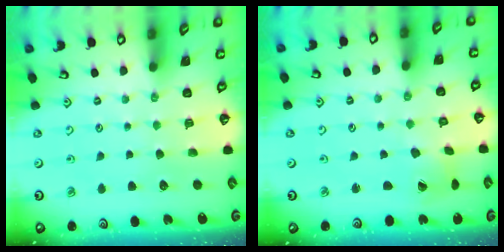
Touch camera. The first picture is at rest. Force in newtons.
{"total": 2.7, "press": 2.6, "slide": 0.4}